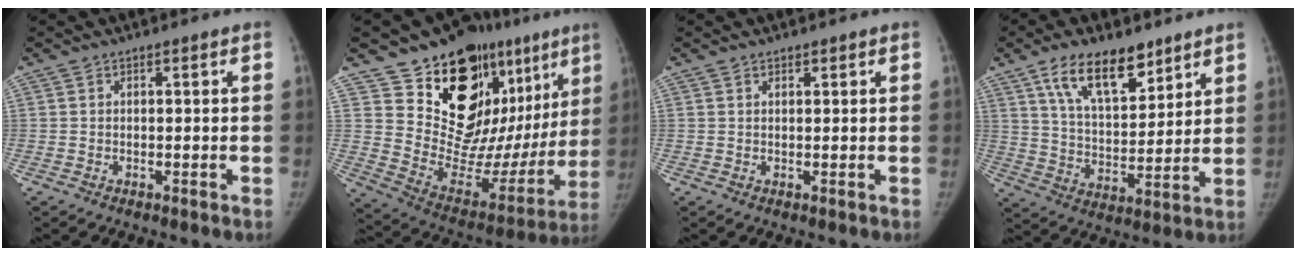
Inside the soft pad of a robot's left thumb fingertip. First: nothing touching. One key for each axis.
{"total": 26.9, "fx": 15.6, "fy": 13.5, "fz": 17.2, "tx": -0.191, "ty": -0.079, "tz": 0.245}
{"total": 0.9, "fx": 0.7, "fy": 0.5, "fz": 0.2, "tx": 0.007, "ty": -0.004, "tz": 0.008}
{"total": 14.5, "fx": 9.2, "fy": 6.8, "fz": 9.0, "tx": -0.117, "ty": -0.051, "tz": 0.167}